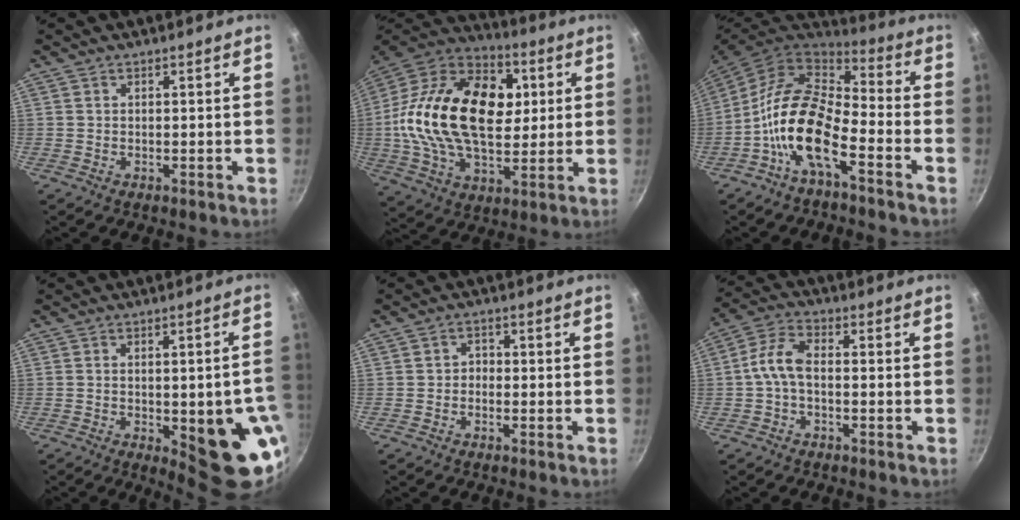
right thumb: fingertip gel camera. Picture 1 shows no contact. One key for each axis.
{"total": 29.9, "fx": 3.6, "fy": 18.8, "fz": 23.0, "tx": -0.393, "ty": 0.021, "tz": 0.050}
{"total": 15.5, "fx": -6.0, "fy": 7.0, "fz": 12.5, "tx": -0.228, "ty": 0.051, "tz": -0.133}
{"total": 16.0, "fx": -4.0, "fy": 5.4, "fz": 14.5, "tx": -0.135, "ty": 0.006, "tz": -0.043}
{"total": 1.7, "fx": -0.7, "fy": 1.3, "fz": 0.7, "tx": -0.003, "ty": 0.009, "tz": -0.016}
{"total": 6.2, "fx": -1.1, "fy": 3.1, "fz": 5.2, "tx": -0.112, "ty": 0.029, "tz": -0.033}